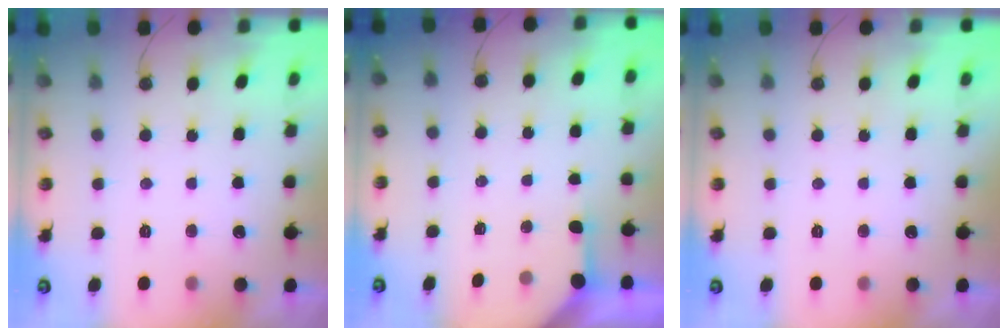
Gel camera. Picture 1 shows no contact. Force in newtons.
{"total": 2.6, "press": 2.5, "slide": 0.3}
{"total": 0.0}